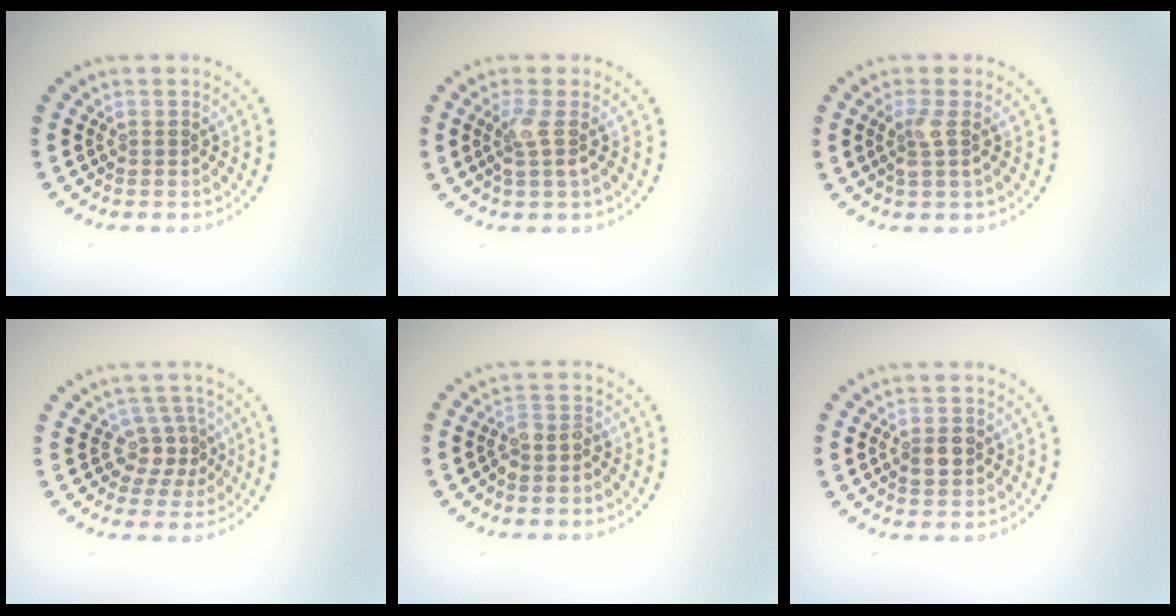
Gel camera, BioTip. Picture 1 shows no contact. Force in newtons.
{"total": 2.0, "press": 1.5, "slide": 1.3}
{"total": 1.8, "press": 1.4, "slide": 1.1}
{"total": 2.9, "press": 2.2, "slide": 1.9}
{"total": 1.9, "press": 1.6, "slide": 1.0}
{"total": 2.4, "press": 2.4, "slide": 0.0}